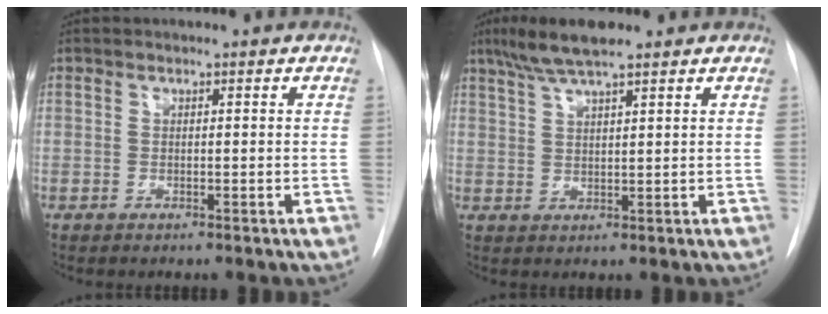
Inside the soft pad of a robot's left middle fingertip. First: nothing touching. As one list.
[{"total": 6.7, "force": [5.1, 0.6, 4.3], "torque": [-0.088, 0.014, 0.092]}]